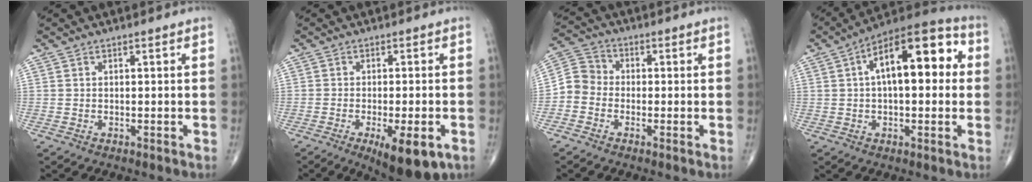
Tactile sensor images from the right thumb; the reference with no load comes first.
{"total": 10.5, "force": [-4.6, 3.4, 8.8], "torque": [-0.119, -0.007, -0.060]}
{"total": 5.2, "force": [-1.6, 4.5, 2.0], "torque": [-0.023, 0.020, -0.051]}
{"total": 17.4, "force": [3.4, 7.9, 15.1], "torque": [-0.199, 0.032, 0.039]}